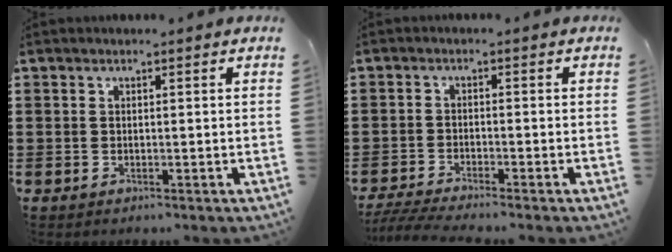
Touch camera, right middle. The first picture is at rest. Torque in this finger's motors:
{"motor_torque": [0.35, -0.01, 0.06, 0.05]}